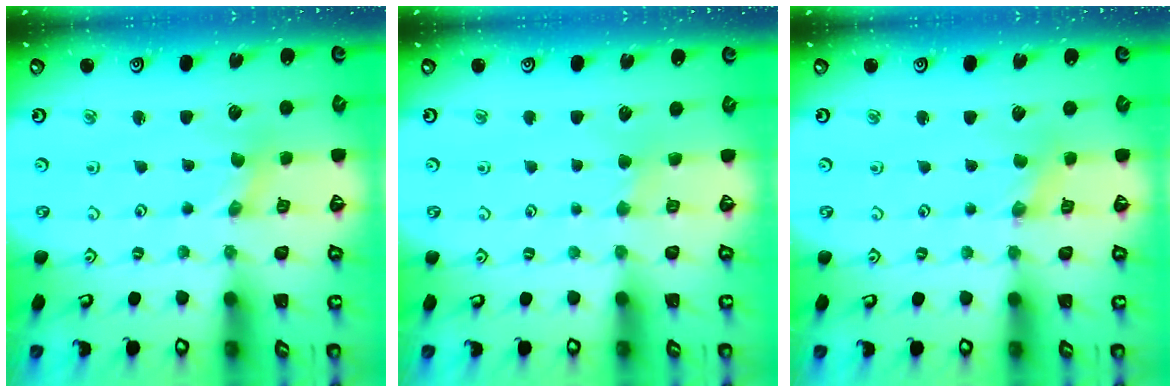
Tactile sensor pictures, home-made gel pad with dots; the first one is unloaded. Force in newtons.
{"total": 2.0, "press": 2.0, "slide": 0.3}
{"total": 0.0}